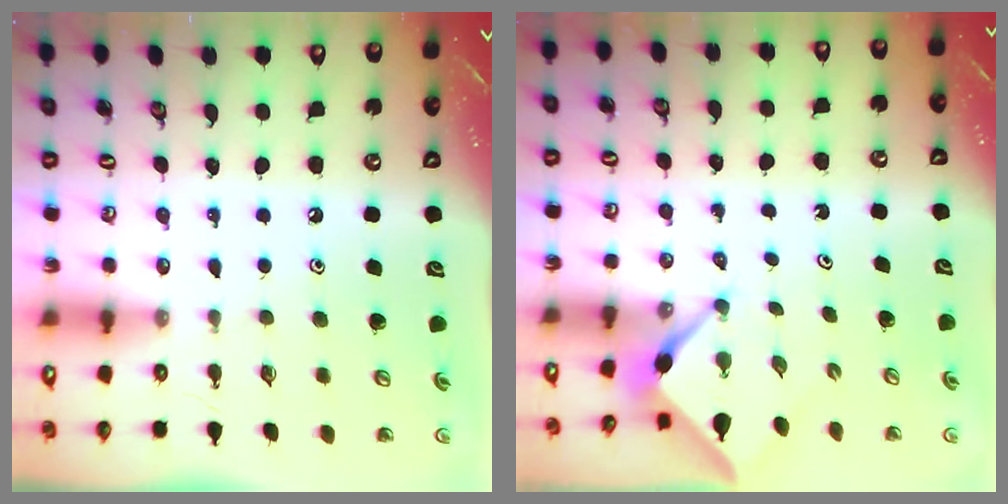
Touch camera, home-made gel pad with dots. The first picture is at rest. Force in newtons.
{"total": 3.1, "press": 3.0, "slide": 0.4}